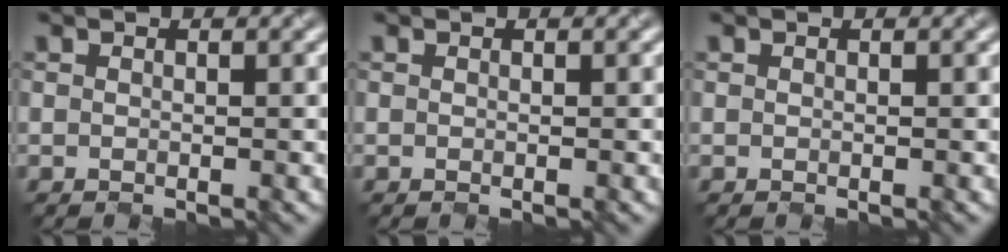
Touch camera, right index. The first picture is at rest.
{"total": 0.0}
{"total": 0.0}